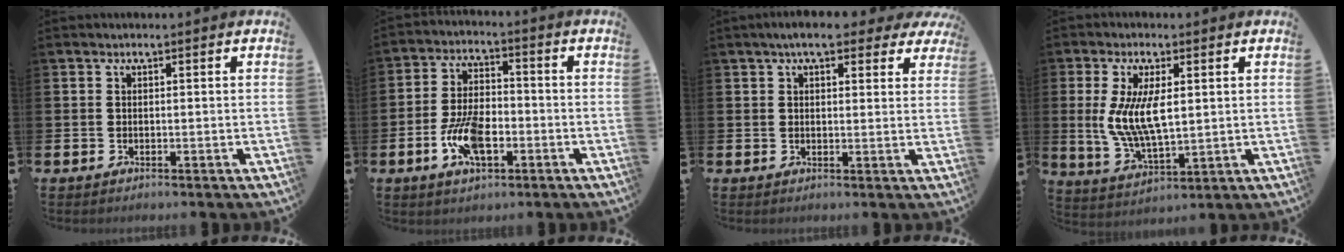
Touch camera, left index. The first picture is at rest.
{"total": 7.9, "force": [-2.6, 3.9, 6.4], "torque": [-0.121, 0.005, -0.046]}
{"total": 5.8, "force": [4.7, 1.9, 2.9], "torque": [-0.051, -0.007, 0.081]}
{"total": 7.5, "force": [1.6, 3.3, 6.6], "torque": [-0.134, 0.003, 0.027]}